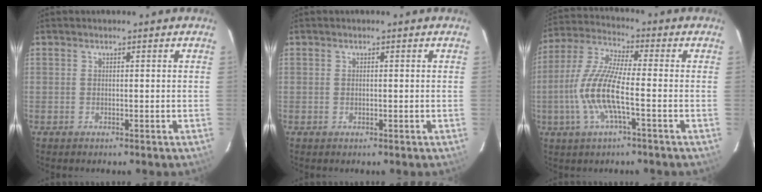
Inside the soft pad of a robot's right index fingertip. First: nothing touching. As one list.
[{"total": 0.0}, {"total": 11.6, "force": [-3.0, 2.0, 11.1], "torque": [-0.241, 0.000, -0.062]}]